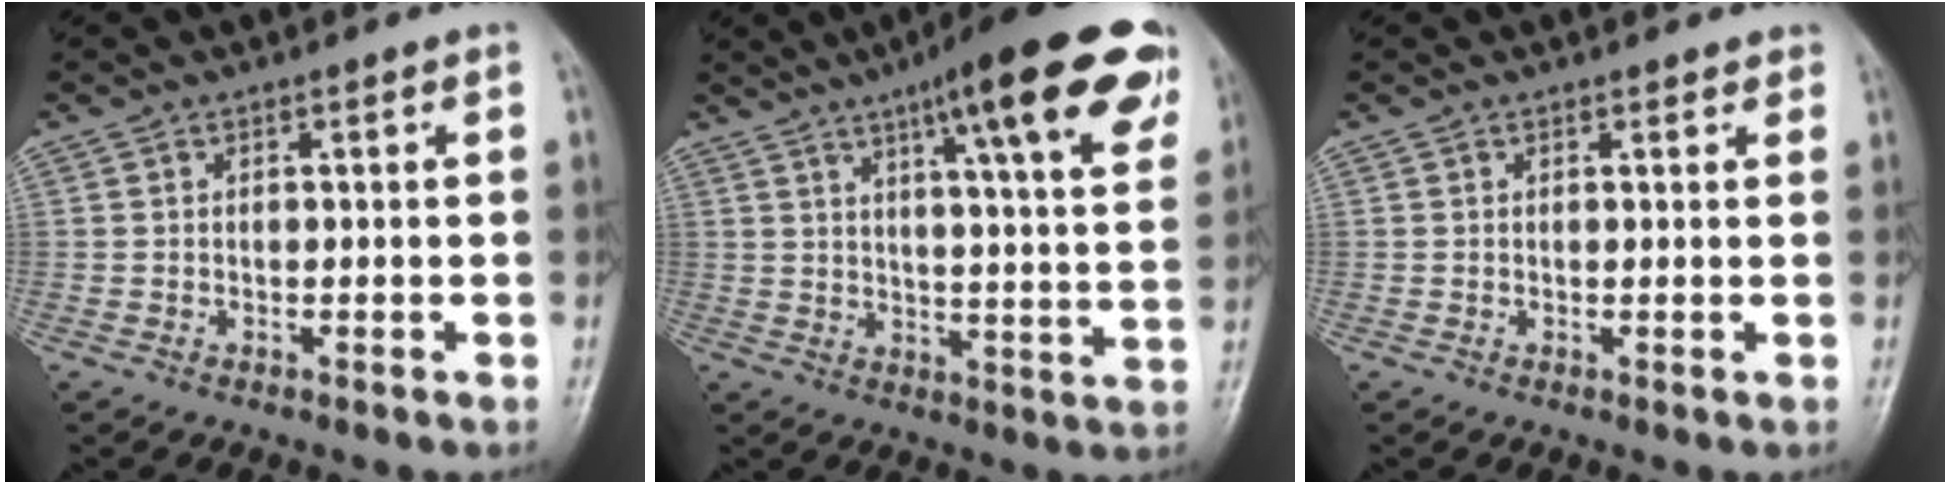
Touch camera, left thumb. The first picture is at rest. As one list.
[{"total": 20.5, "force": [11.2, 4.0, 16.7], "torque": [-0.213, -0.025, 0.148]}, {"total": 1.2, "force": [1.0, 0.6, 0.4], "torque": [0.002, -0.003, 0.009]}]